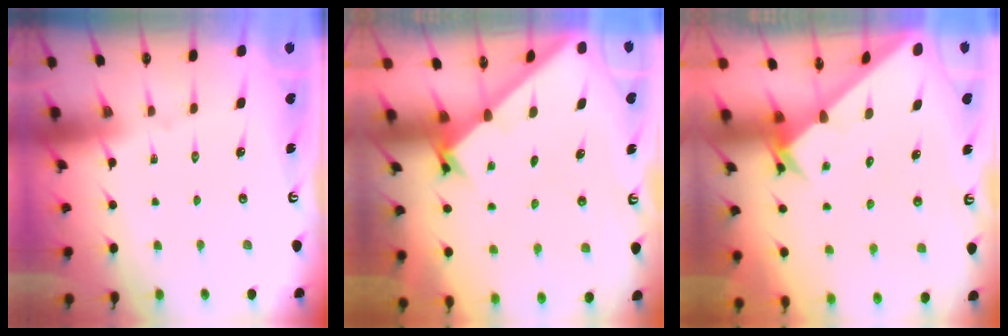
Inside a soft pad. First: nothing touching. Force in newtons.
{"total": 1.8, "press": 1.8, "slide": 0.2}
{"total": 2.9, "press": 2.9, "slide": 0.1}